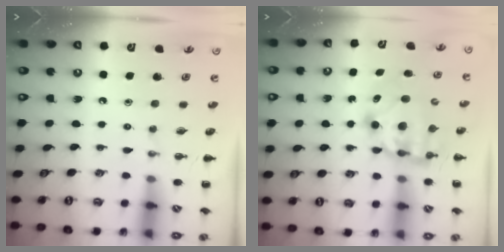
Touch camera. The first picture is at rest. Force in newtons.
{"total": 6.6, "press": 6.5, "slide": 1.2}